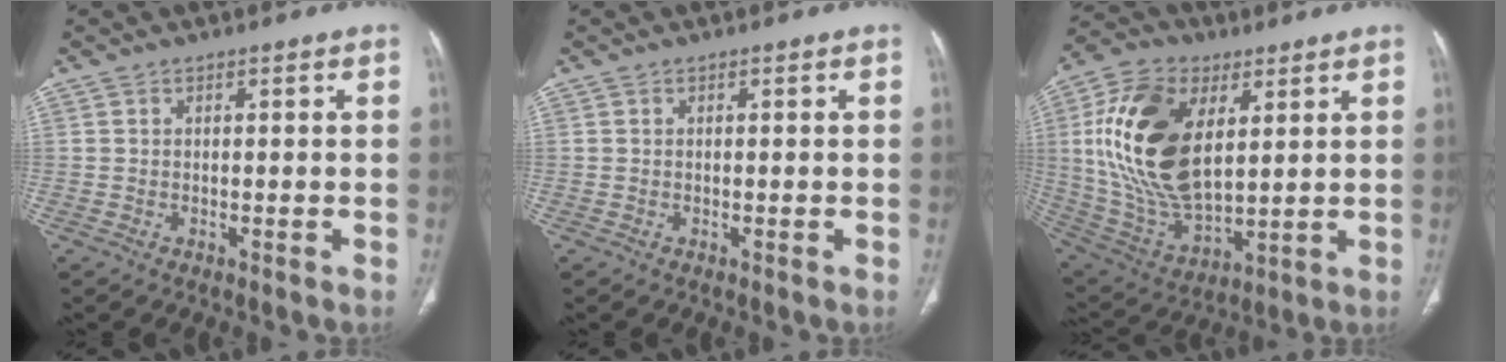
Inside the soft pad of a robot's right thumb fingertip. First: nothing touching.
{"total": 0.0}
{"total": 22.4, "force": [5.4, 12.6, 17.7], "torque": [-0.337, -0.021, 0.105]}